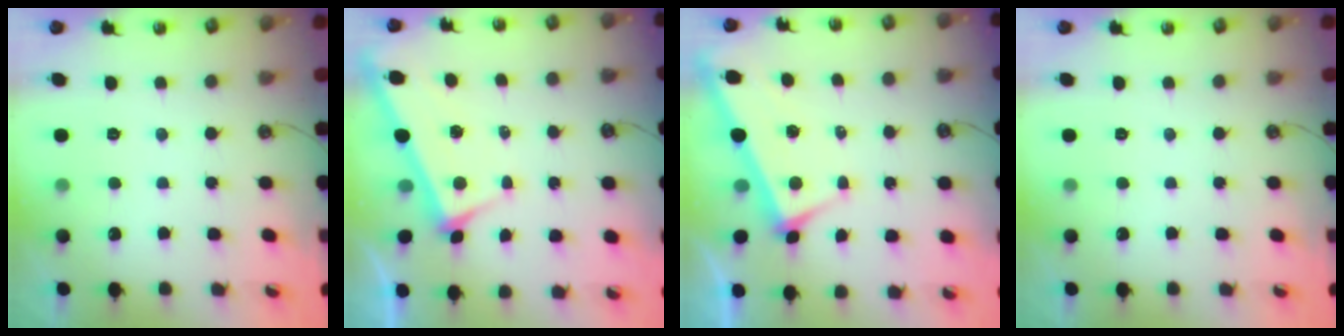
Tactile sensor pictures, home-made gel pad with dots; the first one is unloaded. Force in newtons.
{"total": 4.8, "press": 4.8, "slide": 0.1}
{"total": 4.0, "press": 4.0, "slide": 0.2}
{"total": 0.0}